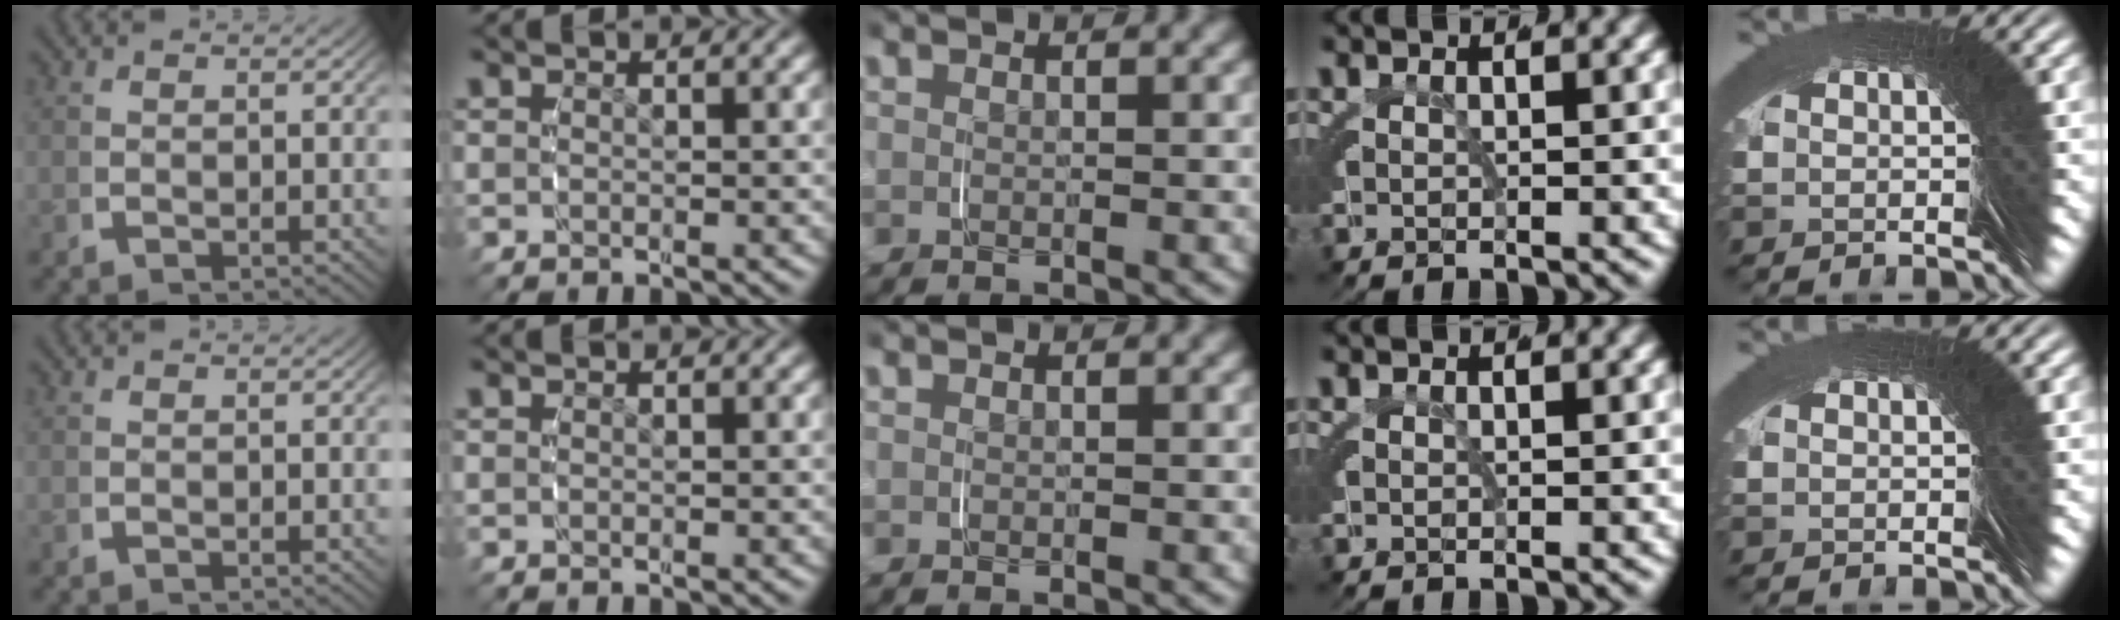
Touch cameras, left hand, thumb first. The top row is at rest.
{}